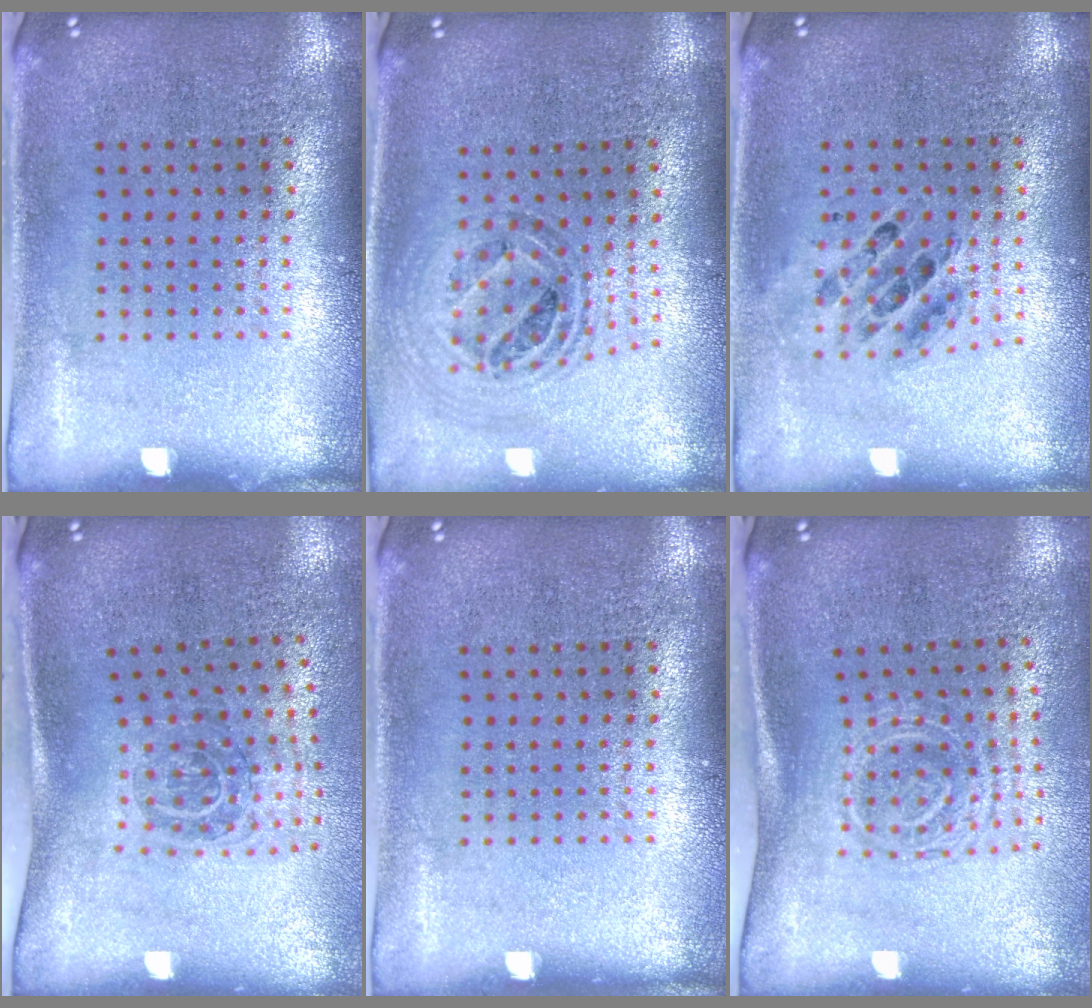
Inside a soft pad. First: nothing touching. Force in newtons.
{"total": 1.0, "press": 1.0, "slide": 0.3}
{"total": 0.7, "press": 0.7, "slide": 0.2}
{"total": 1.9, "press": 1.2, "slide": 1.5}
{"total": 0.0}
{"total": 1.7, "press": 1.2, "slide": 1.2}